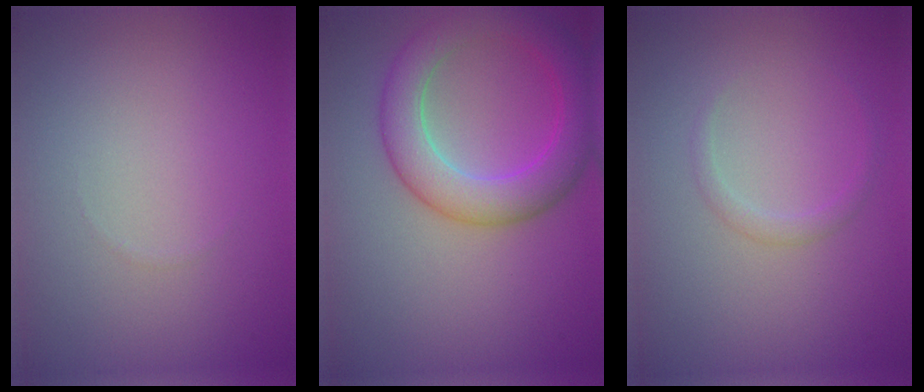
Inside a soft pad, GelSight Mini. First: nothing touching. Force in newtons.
{"total": 6.0, "press": 6.0, "slide": 0.3}
{"total": 1.0, "press": 1.0, "slide": 0.1}